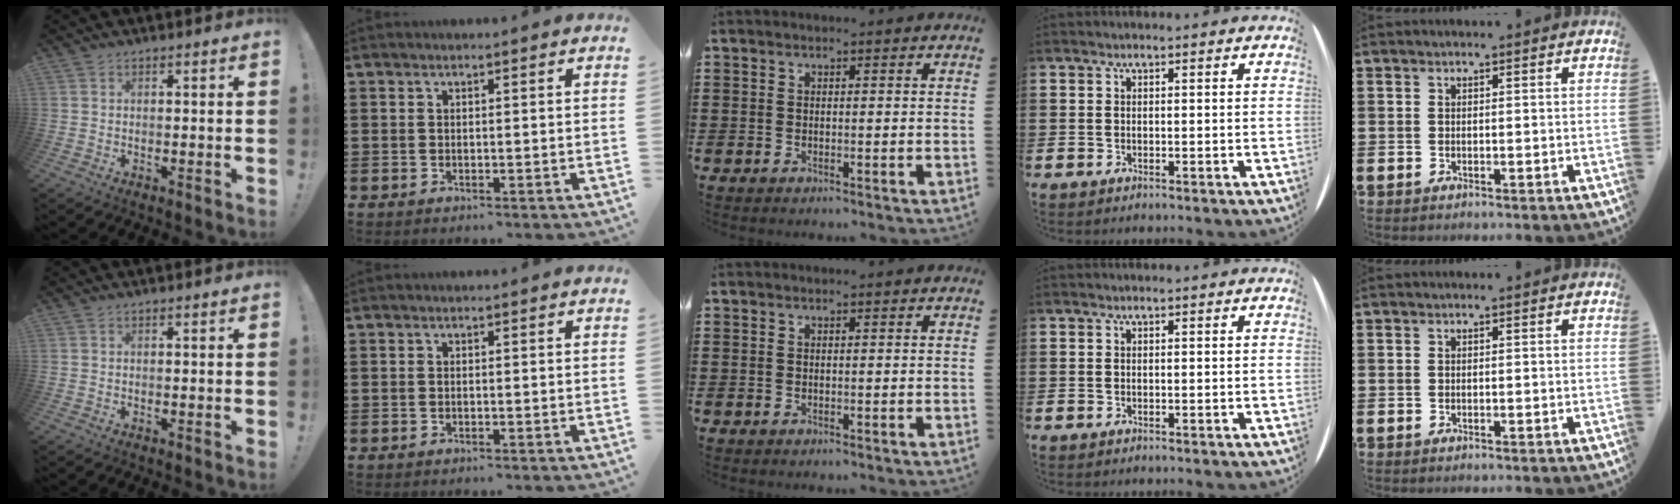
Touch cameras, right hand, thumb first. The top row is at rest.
{}